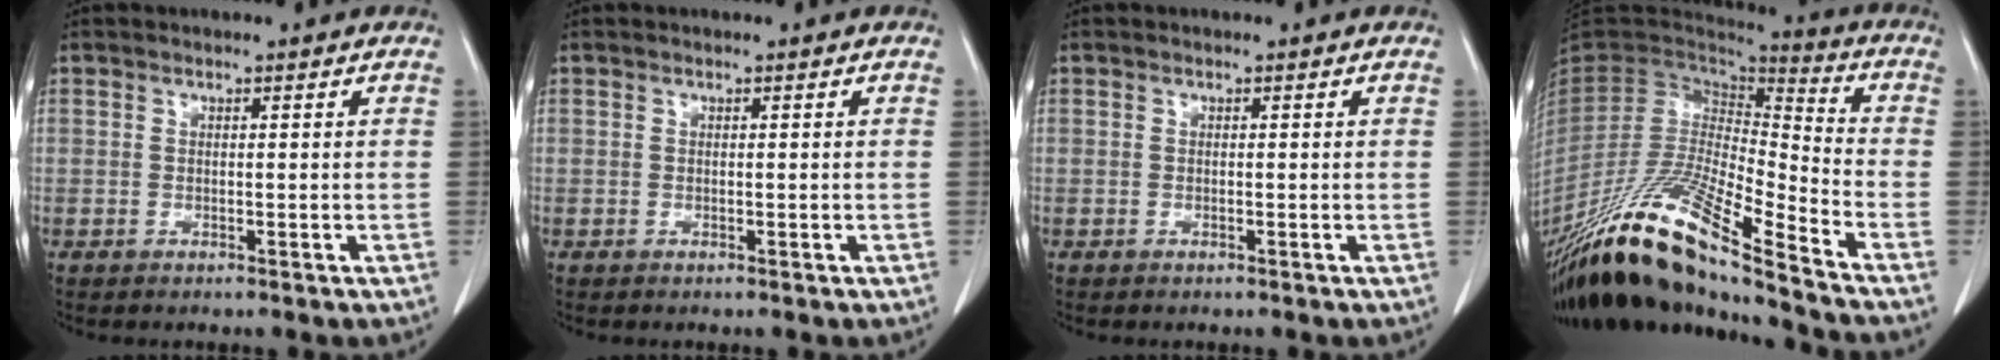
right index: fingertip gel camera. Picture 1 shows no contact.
{"total": 0.0}
{"total": 0.0}
{"total": 21.7, "force": [-17.1, 0.6, 13.4], "torque": [-0.280, -0.033, -0.323]}